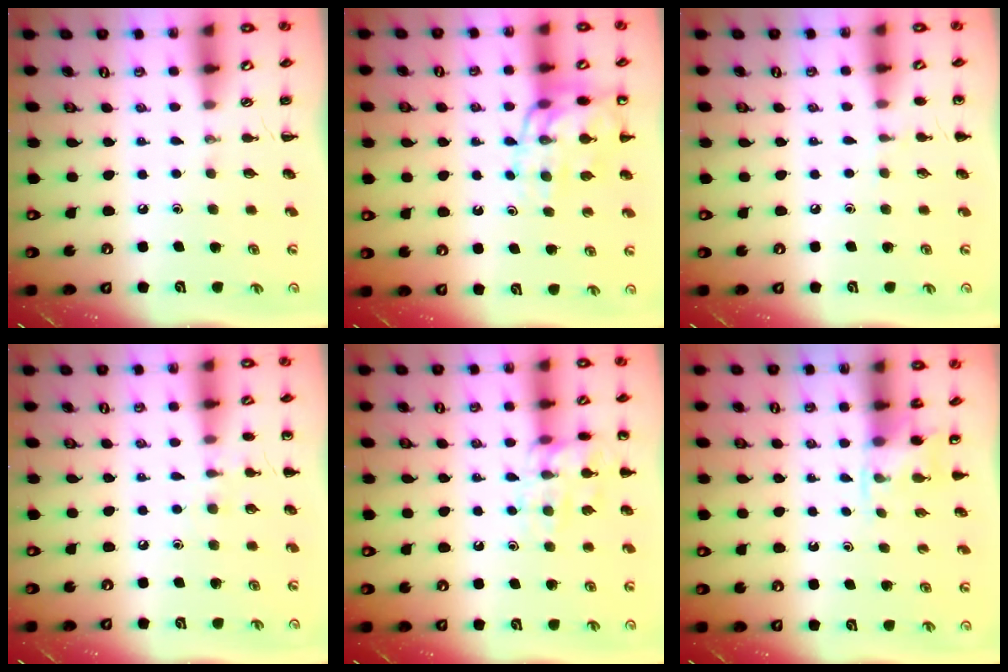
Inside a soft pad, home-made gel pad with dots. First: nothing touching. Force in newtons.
{"total": 13.3, "press": 13.1, "slide": 2.5}
{"total": 4.8, "press": 4.5, "slide": 1.5}
{"total": 6.0, "press": 5.7, "slide": 1.9}
{"total": 13.3, "press": 13.3, "slide": 0.9}
{"total": 4.8, "press": 4.6, "slide": 1.4}